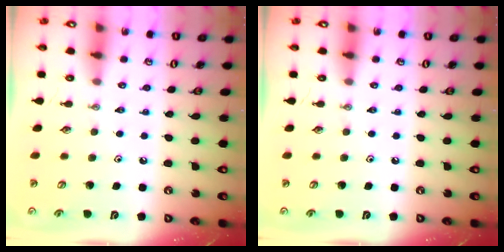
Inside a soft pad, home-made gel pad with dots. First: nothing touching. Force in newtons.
{"total": 0.0}